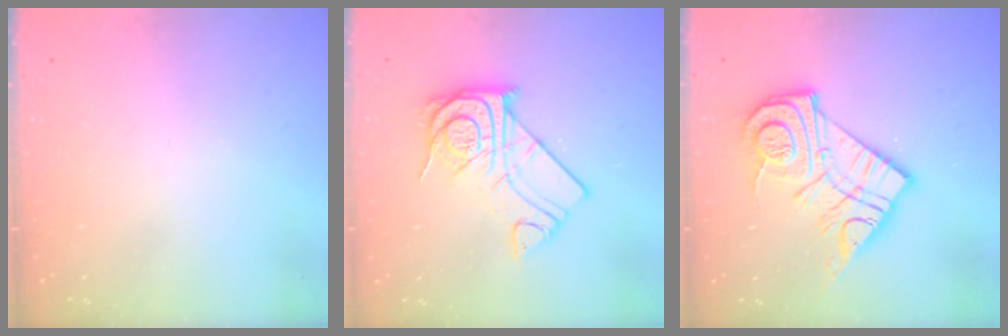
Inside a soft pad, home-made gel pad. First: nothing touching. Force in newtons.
{"total": 14.3, "press": 14.3, "slide": 1.3}
{"total": 18.5, "press": 18.5, "slide": 1.5}